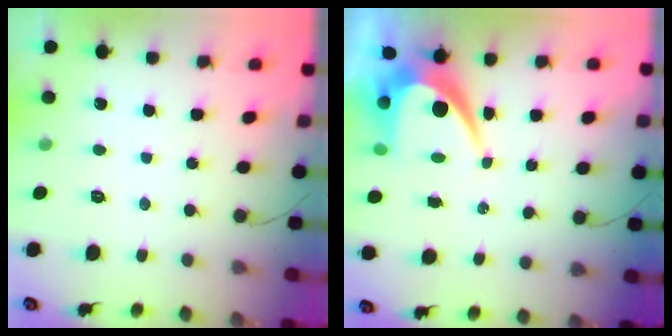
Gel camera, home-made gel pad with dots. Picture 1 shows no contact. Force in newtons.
{"total": 8.6, "press": 8.6, "slide": 0.8}